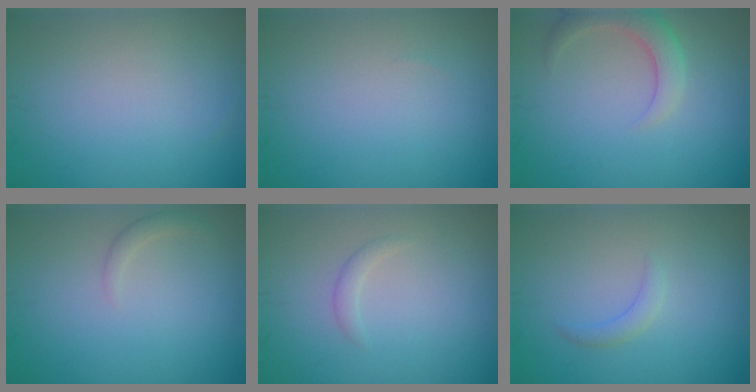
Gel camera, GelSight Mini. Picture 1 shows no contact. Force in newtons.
{"total": 0.0}
{"total": 3.0, "press": 3.0, "slide": 0.3}
{"total": 1.0, "press": 0.9, "slide": 0.1}
{"total": 0.9, "press": 0.9, "slide": 0.1}
{"total": 1.2, "press": 1.2, "slide": 0.2}